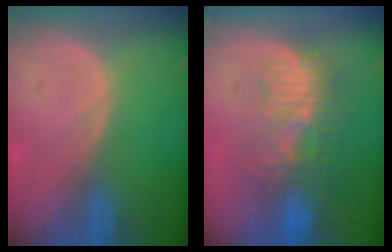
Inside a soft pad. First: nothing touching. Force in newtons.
{"total": 9.6, "press": 9.0, "slide": 3.4}